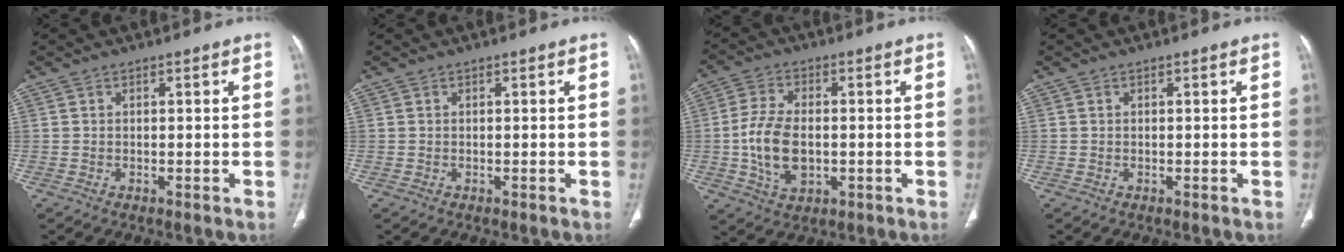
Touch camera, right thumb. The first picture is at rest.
{"total": 0.0}
{"total": 10.1, "force": [-1.1, 6.1, 7.9], "torque": [-0.149, 0.004, -0.020]}
{"total": 0.0}